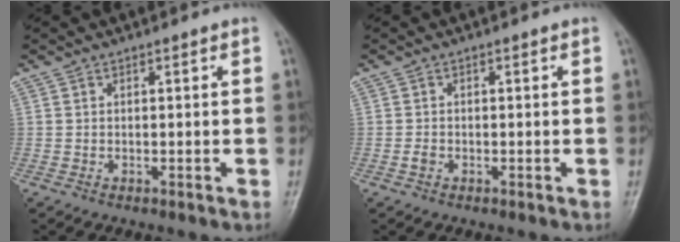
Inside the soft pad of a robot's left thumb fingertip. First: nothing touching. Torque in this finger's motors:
{"motor_torque": [-0.35, 0.13, 0.24, 0.10, -0.01]}